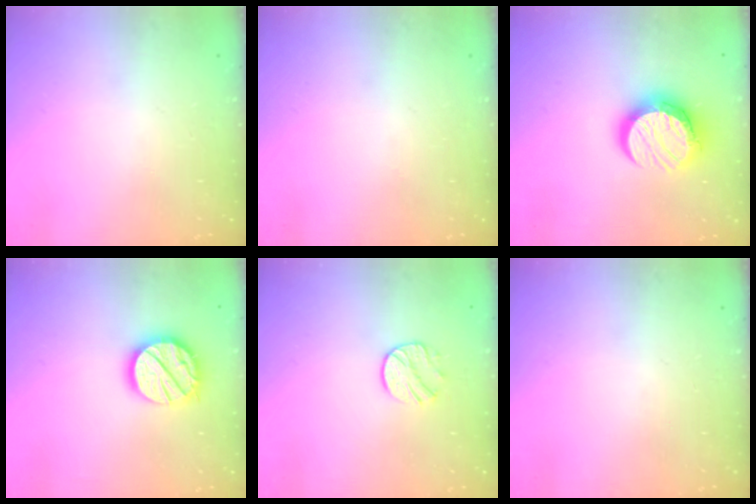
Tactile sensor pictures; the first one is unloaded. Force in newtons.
{"total": 0.0}
{"total": 12.3, "press": 12.3, "slide": 0.9}
{"total": 16.3, "press": 16.3, "slide": 1.1}
{"total": 8.7, "press": 8.7, "slide": 0.5}
{"total": 0.0}